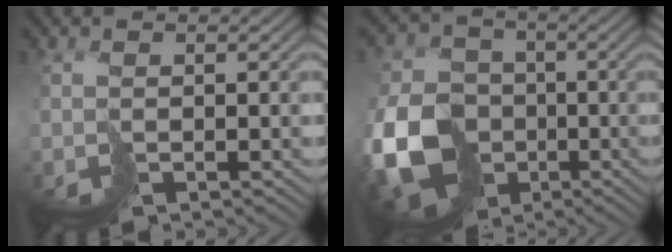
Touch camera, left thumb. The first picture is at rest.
{"total": 14.8, "force": [-4.9, 11.8, 7.5], "torque": [-0.210, -0.050, -0.091]}